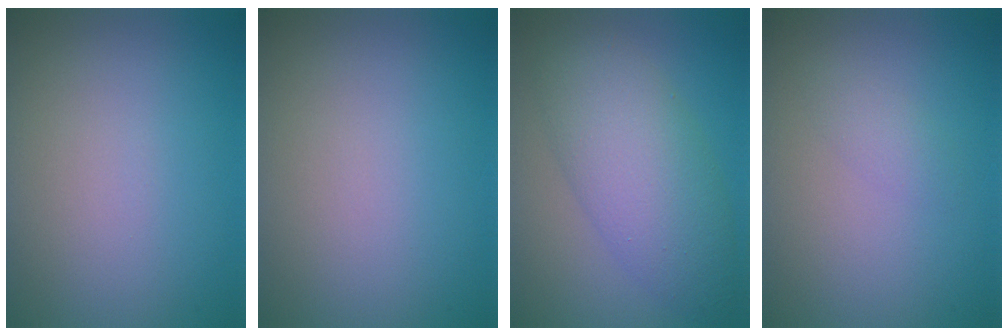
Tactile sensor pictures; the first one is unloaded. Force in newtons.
{"total": 0.0}
{"total": 6.8, "press": 6.8, "slide": 0.1}
{"total": 1.1, "press": 1.1, "slide": 0.0}